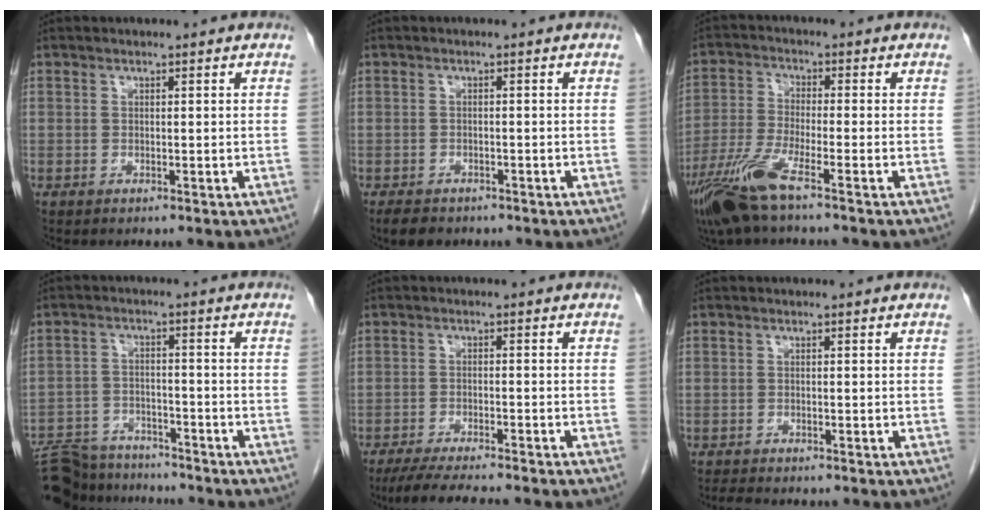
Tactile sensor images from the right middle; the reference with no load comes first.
{"total": 3.6, "force": [-2.7, 2.0, 1.2], "torque": [-0.019, -0.002, -0.038]}
{"total": 8.9, "force": [-5.7, 0.4, 6.8], "torque": [-0.149, -0.024, -0.116]}
{"total": 13.6, "force": [-12.5, 4.2, 3.2], "torque": [-0.065, 0.008, -0.186]}
{"total": 9.2, "force": [-7.9, 0.6, 4.7], "torque": [-0.069, -0.019, -0.121]}
{"total": 2.8, "force": [-2.5, 0.6, 1.2], "torque": [-0.021, -0.007, -0.037]}